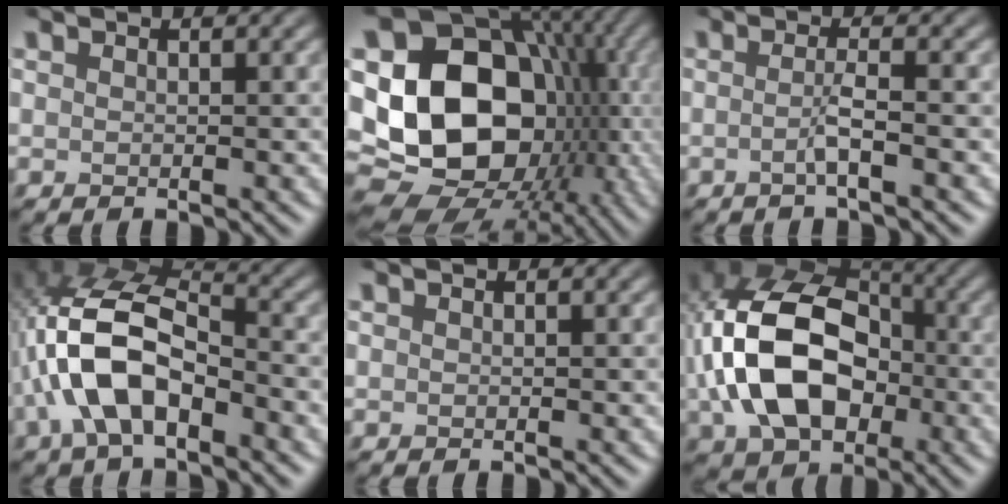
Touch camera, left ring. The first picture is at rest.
{"total": 20.4, "force": [-2.8, 16.1, 12.3], "torque": [-0.199, -0.017, -0.064]}
{"total": 2.2, "force": [-1.8, -0.2, 1.2], "torque": [-0.020, -0.007, -0.042]}
{"total": 9.1, "force": [-4.3, 4.1, 6.8], "torque": [-0.145, 0.014, -0.095]}
{"total": 0.0}
{"total": 12.8, "force": [-2.4, 8.7, 9.0], "torque": [-0.196, -0.004, -0.059]}